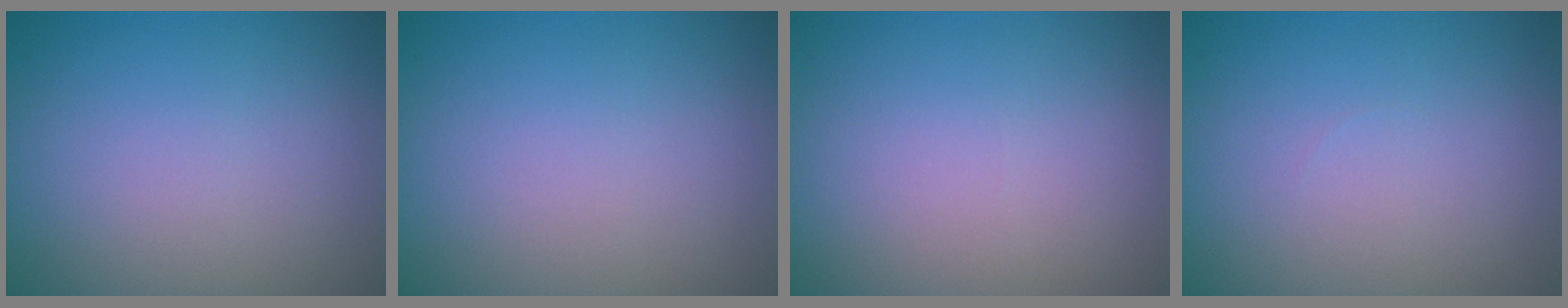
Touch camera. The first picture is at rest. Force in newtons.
{"total": 0.0}
{"total": 0.0}
{"total": 0.5, "press": 0.5, "slide": 0.0}